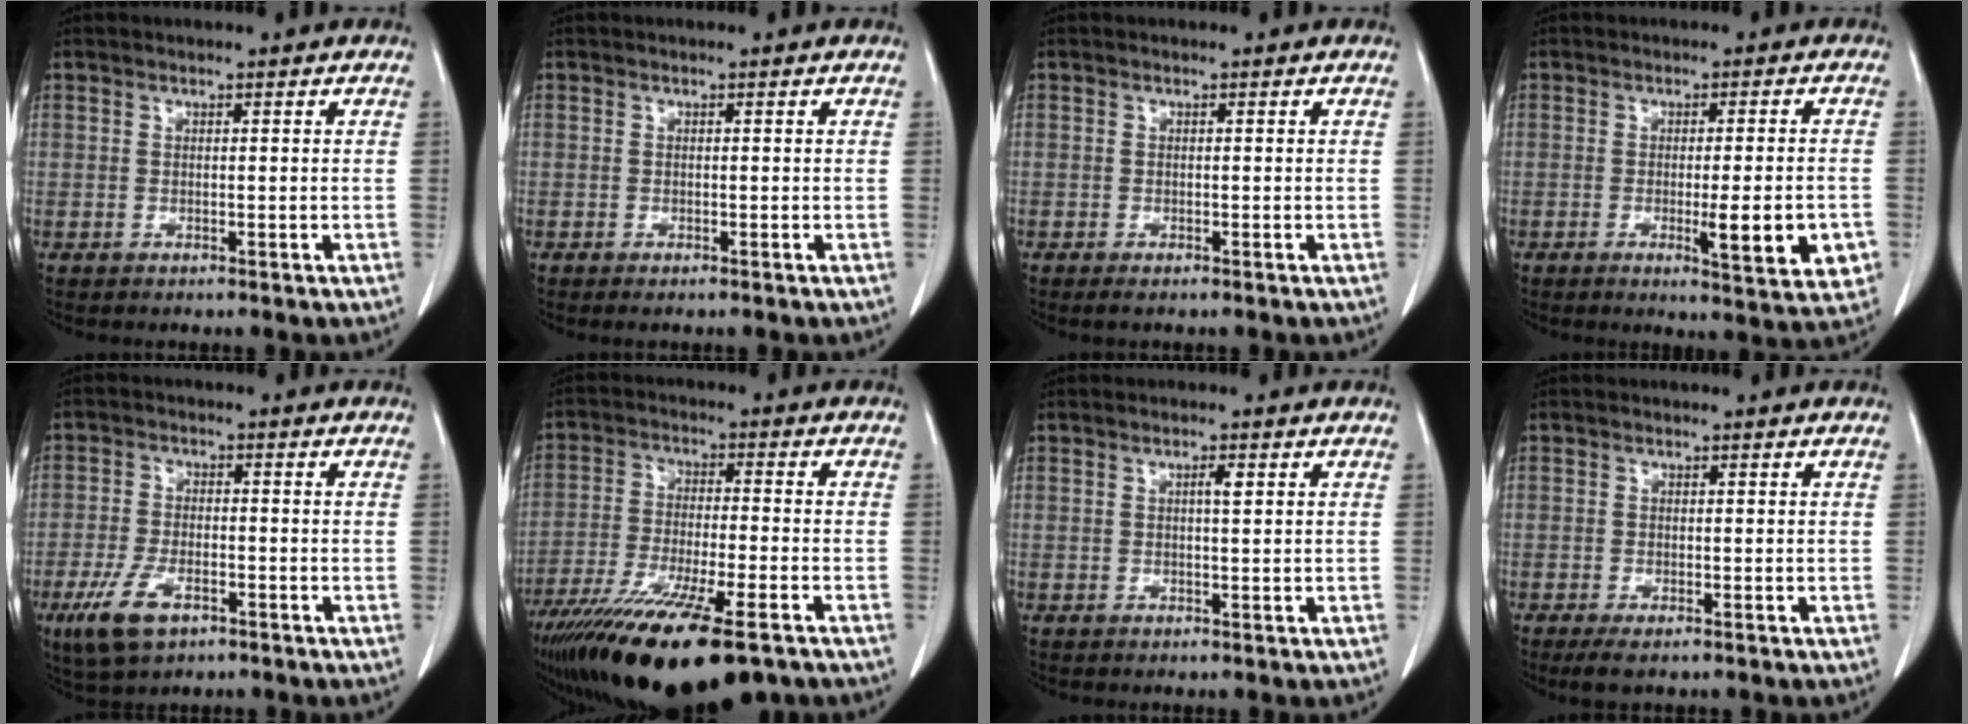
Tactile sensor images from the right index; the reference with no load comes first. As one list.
[{"total": 0.7, "force": [-0.6, 0.2, 0.5], "torque": [-0.009, -0.002, -0.005]}, {"total": 1.0, "force": [-0.7, 0.3, 0.6], "torque": [-0.011, -0.002, -0.008]}, {"total": 8.6, "force": [-2.4, 1.3, 8.1], "torque": [-0.097, -0.011, -0.028]}, {"total": 7.3, "force": [-4.0, 3.2, 5.2], "torque": [-0.112, -0.011, -0.070]}, {"total": 21.4, "force": [-15.0, 3.5, 14.8], "torque": [-0.249, -0.051, -0.247]}, {"total": 1.3, "force": [0.4, 0.1, 1.3], "torque": [-0.025, 0.001, 0.005]}, {"total": 2.6, "force": [-1.8, 0.8, 1.8], "torque": [-0.033, -0.007, -0.027]}]